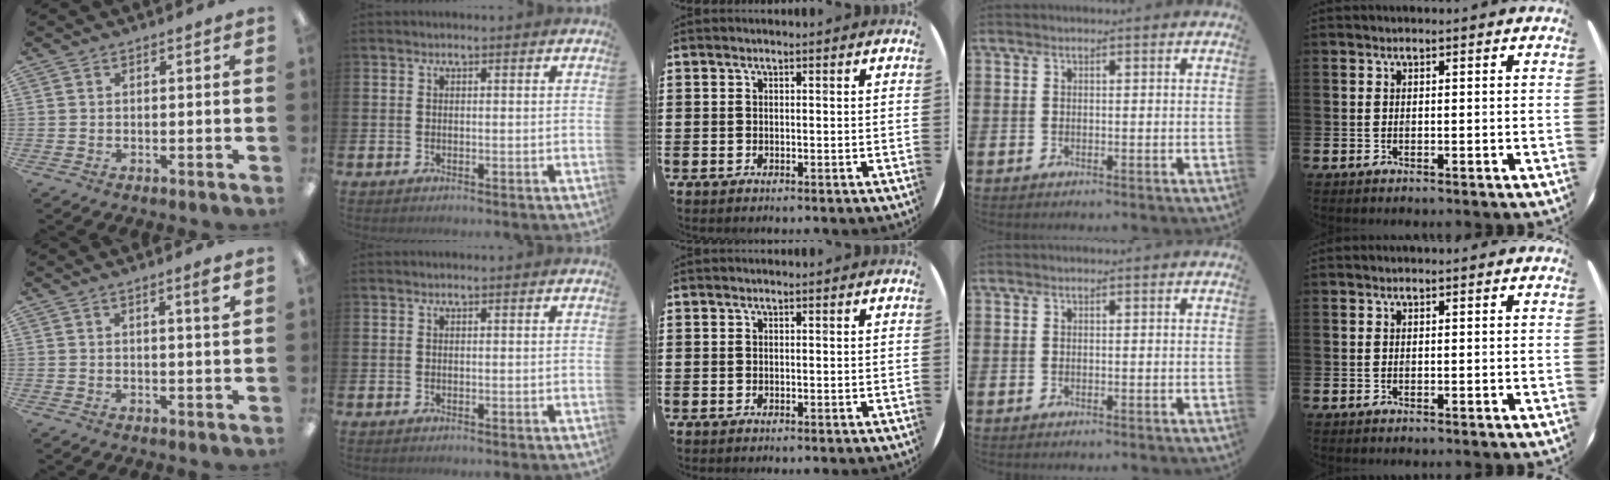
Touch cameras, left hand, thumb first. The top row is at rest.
{"thumb": {"total": 2.8, "force": [1.5, 0.0, 2.4], "torque": [-0.041, -0.005, 0.023]}}